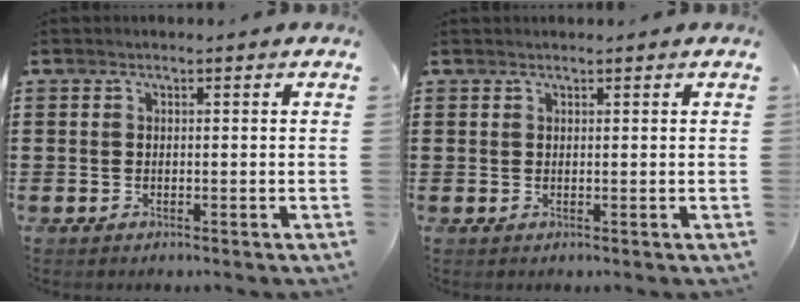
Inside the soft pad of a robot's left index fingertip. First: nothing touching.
{"total": 0.5, "force": [0.5, 0.0, 0.2], "torque": [-0.005, -0.001, 0.010]}